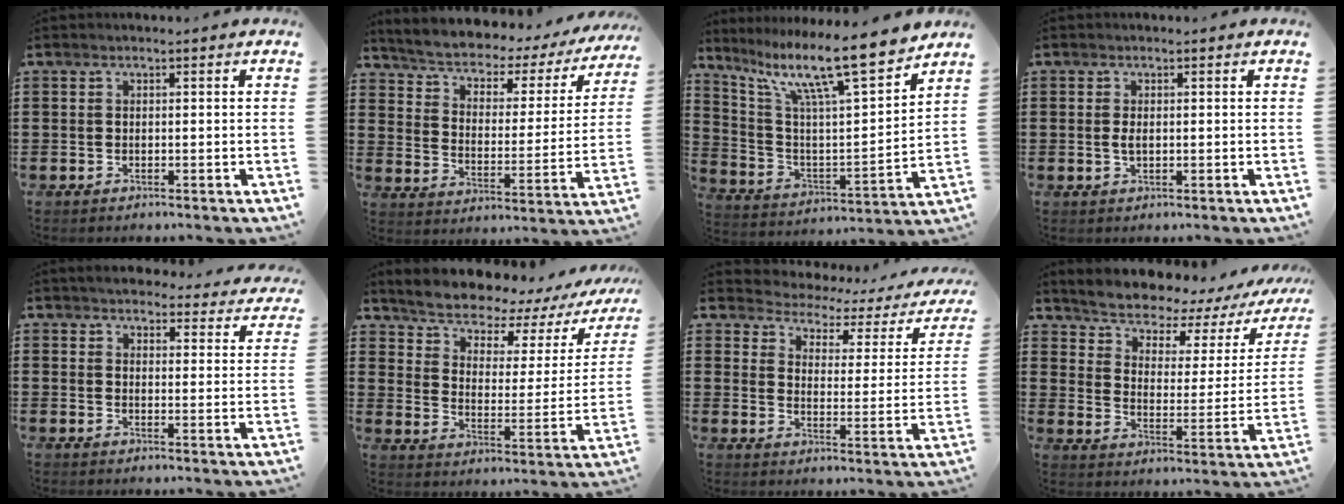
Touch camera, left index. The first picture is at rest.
{"total": 3.2, "force": [2.5, 1.3, 1.6], "torque": [-0.047, -0.027, 0.032]}
{"total": 13.4, "force": [10.1, 1.5, 8.7], "torque": [-0.178, -0.066, 0.161]}
{"total": 1.5, "force": [0.1, 0.7, 1.4], "torque": [-0.035, -0.001, -0.001]}
{"total": 3.9, "force": [3.8, 0.3, 0.5], "torque": [-0.020, -0.026, 0.064]}
{"total": 5.5, "force": [5.3, 1.1, 1.0], "torque": [-0.055, -0.050, 0.086]}
{"total": 2.4, "force": [2.1, 0.9, 0.4], "torque": [-0.028, -0.022, 0.026]}
{"total": 4.3, "force": [4.2, 0.9, 0.7], "torque": [-0.043, -0.045, 0.063]}